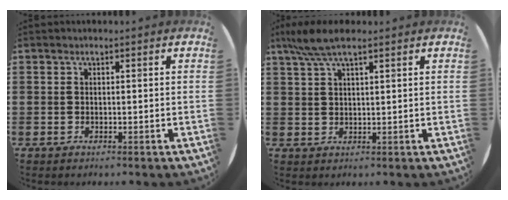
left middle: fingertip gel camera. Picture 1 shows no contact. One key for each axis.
{"total": 4.8, "fx": 3.5, "fy": 0.9, "fz": 3.3, "tx": -0.071, "ty": 0.002, "tz": 0.062}